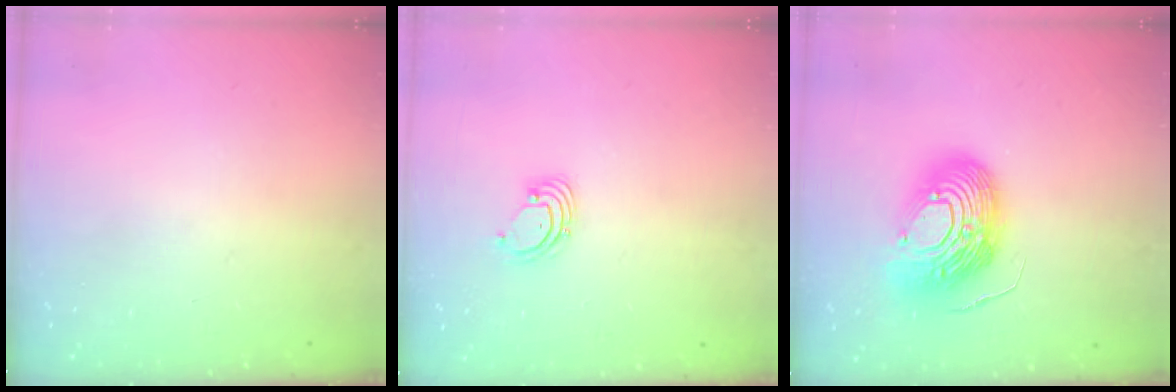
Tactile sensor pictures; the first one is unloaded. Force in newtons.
{"total": 1.6, "press": 1.6, "slide": 0.1}
{"total": 17.4, "press": 17.3, "slide": 1.6}